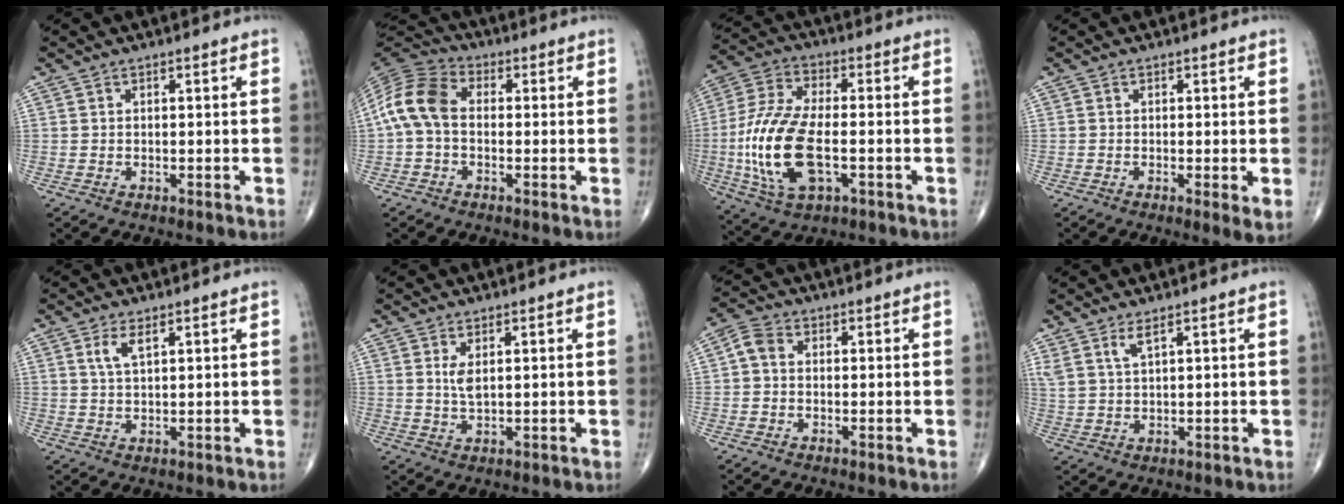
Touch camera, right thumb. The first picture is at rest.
{"total": 10.2, "force": [-0.2, 6.9, 7.5], "torque": [-0.149, 0.027, -0.019]}
{"total": 17.4, "force": [-3.2, 8.3, 15.0], "torque": [-0.320, 0.014, -0.057]}
{"total": 2.6, "force": [-0.4, 0.4, 2.5], "torque": [-0.046, -0.011, -0.012]}
{"total": 3.2, "force": [1.6, 1.1, 2.5], "torque": [-0.054, -0.002, 0.036]}
{"total": 2.6, "force": [0.9, 0.8, 2.3], "torque": [-0.048, -0.009, 0.025]}
{"total": 3.5, "force": [0.0, 2.7, 2.3], "torque": [-0.041, 0.010, -0.009]}
{"total": 3.5, "force": [2.4, 0.7, 2.4], "torque": [-0.057, -0.012, 0.056]}